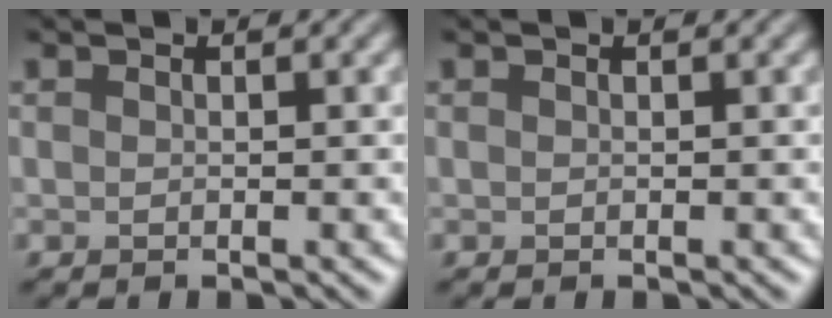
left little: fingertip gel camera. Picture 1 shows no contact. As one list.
[{"total": 0.0}]